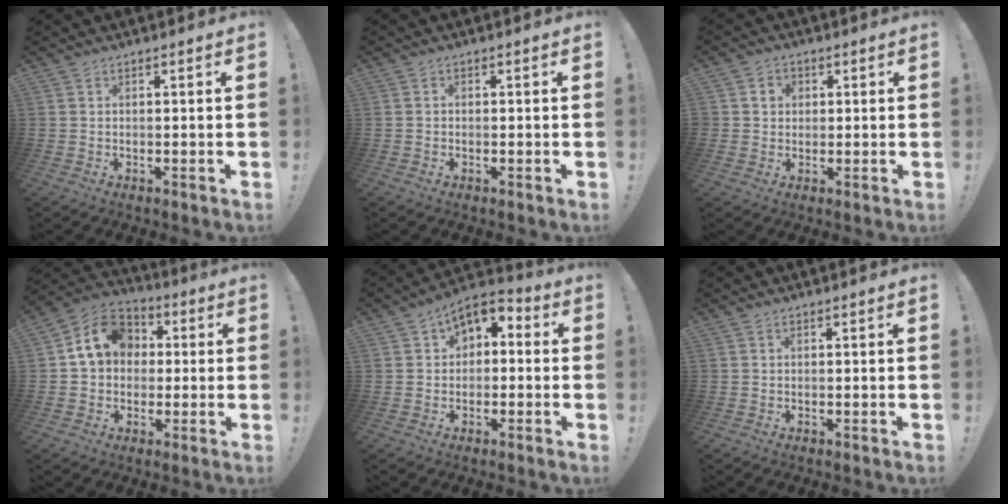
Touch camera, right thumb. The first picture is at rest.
{"total": 0.6, "force": [-0.4, 0.4, 0.2], "torque": [-0.006, 0.003, -0.007]}
{"total": 3.7, "force": [0.7, 3.5, 1.0], "torque": [-0.015, 0.004, 0.012]}
{"total": 12.6, "force": [2.4, 10.5, 6.4], "torque": [-0.095, 0.014, 0.053]}
{"total": 6.3, "force": [1.6, 4.6, 3.9], "torque": [-0.057, 0.005, 0.032]}
{"total": 0.0}